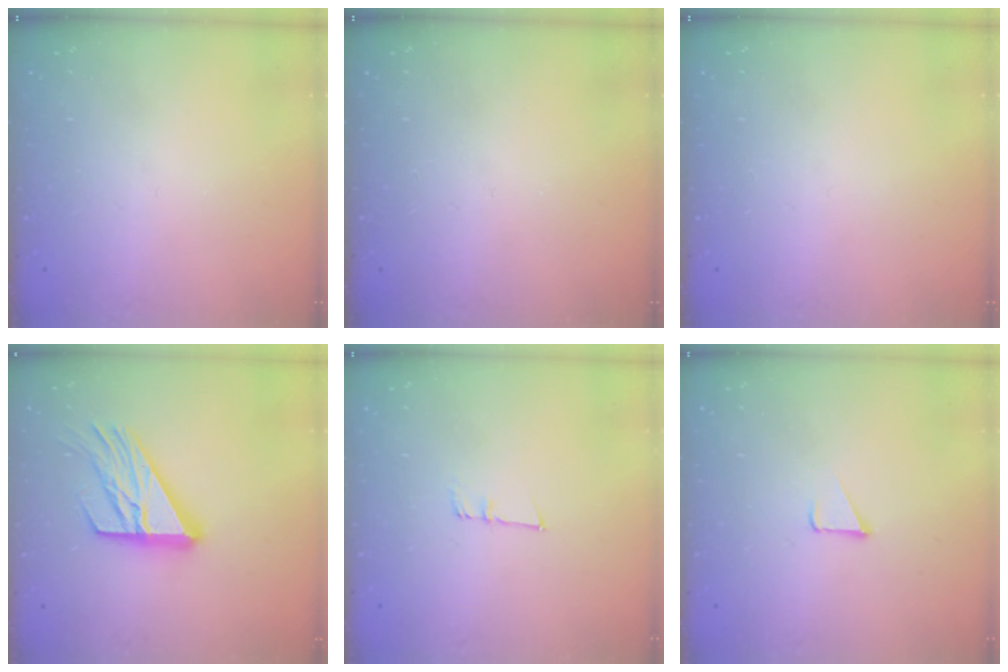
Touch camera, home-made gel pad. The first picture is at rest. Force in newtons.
{"total": 0.0}
{"total": 0.0}
{"total": 17.2, "press": 17.1, "slide": 1.8}
{"total": 6.0, "press": 5.6, "slide": 2.1}
{"total": 1.7, "press": 1.7, "slide": 0.1}